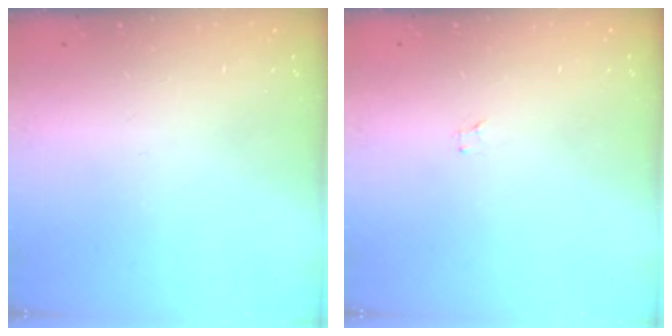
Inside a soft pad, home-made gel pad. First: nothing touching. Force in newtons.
{"total": 0.6, "press": 0.6, "slide": 0.1}